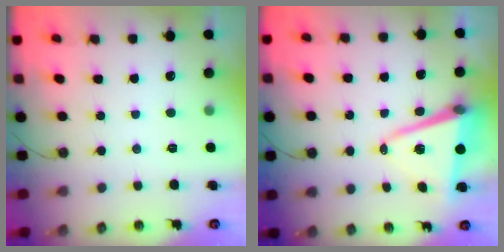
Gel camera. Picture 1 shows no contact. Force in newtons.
{"total": 9.9, "press": 9.3, "slide": 3.5}